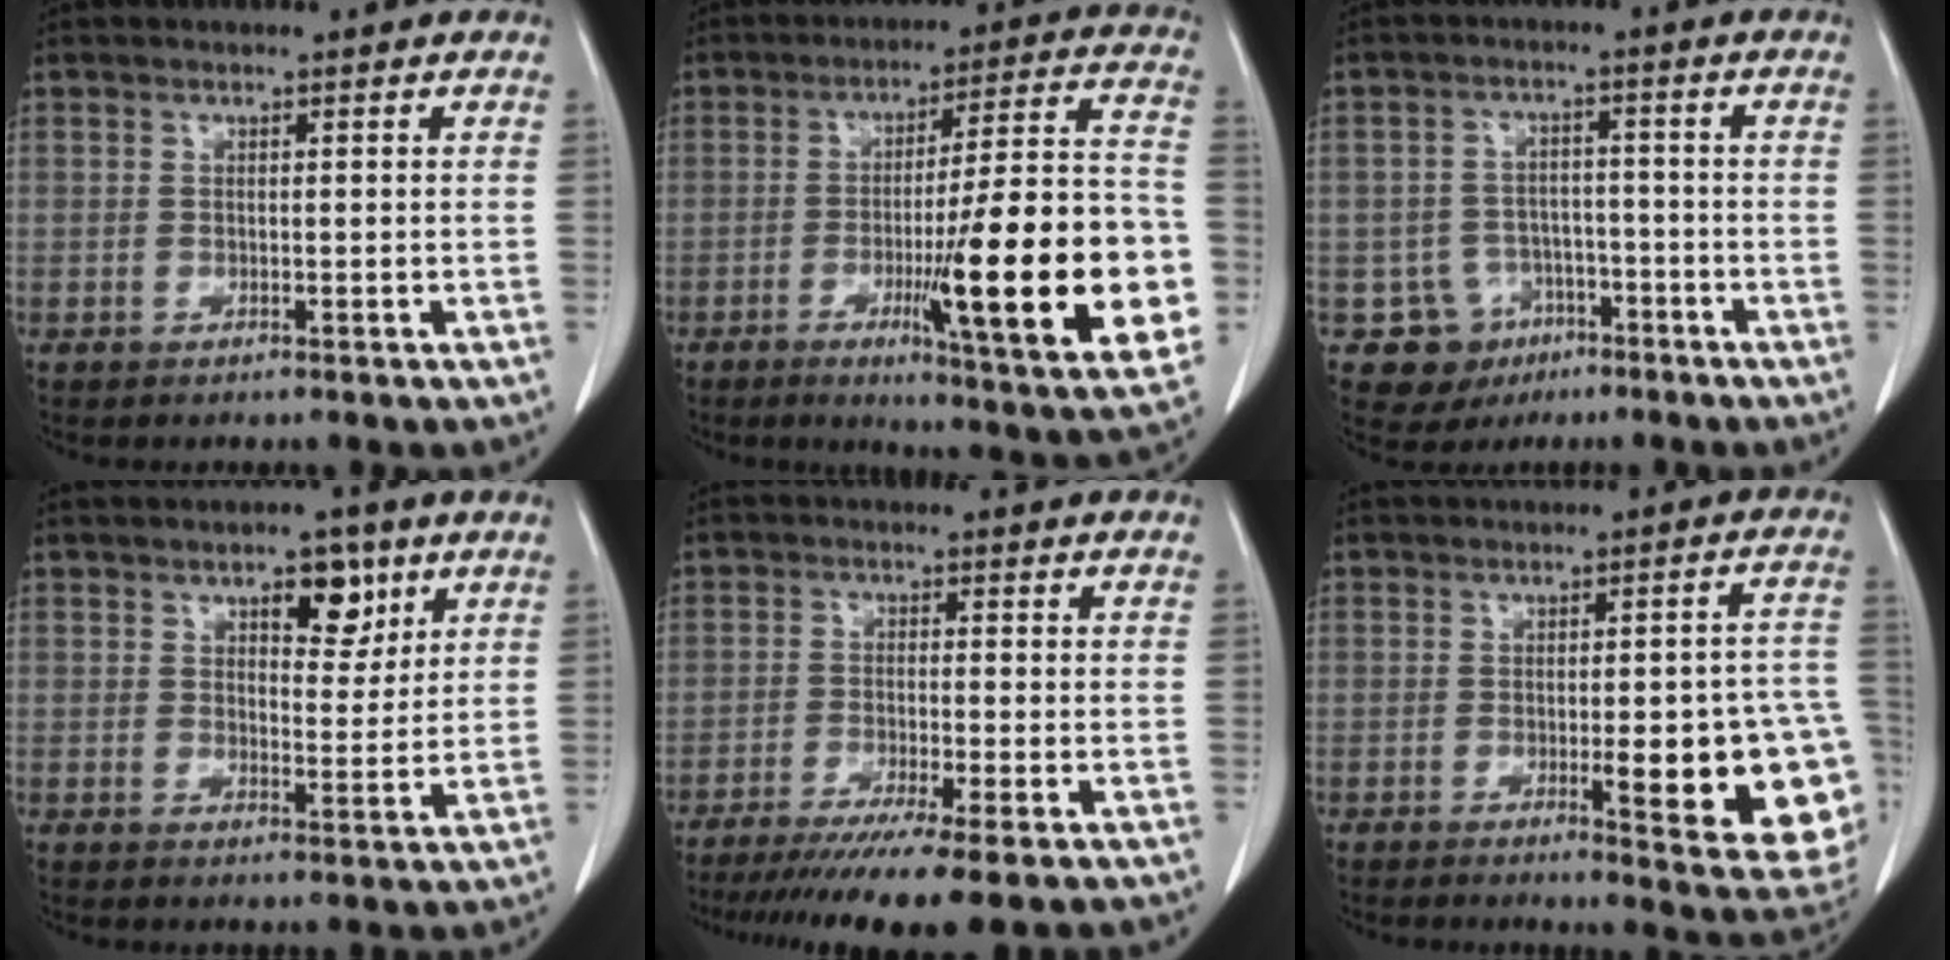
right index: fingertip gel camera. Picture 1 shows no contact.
{"total": 23.5, "force": [-5.6, 1.6, 22.8], "torque": [-0.273, -0.009, -0.078]}
{"total": 7.7, "force": [-3.5, 6.9, 0.6], "torque": [-0.009, 0.013, -0.042]}
{"total": 5.9, "force": [3.3, 2.7, 4.0], "torque": [-0.052, 0.001, 0.047]}
{"total": 11.7, "force": [-8.7, -0.3, 7.8], "torque": [-0.115, -0.031, -0.136]}
{"total": 15.8, "force": [-4.1, 3.1, 14.9], "torque": [-0.092, 0.017, -0.034]}